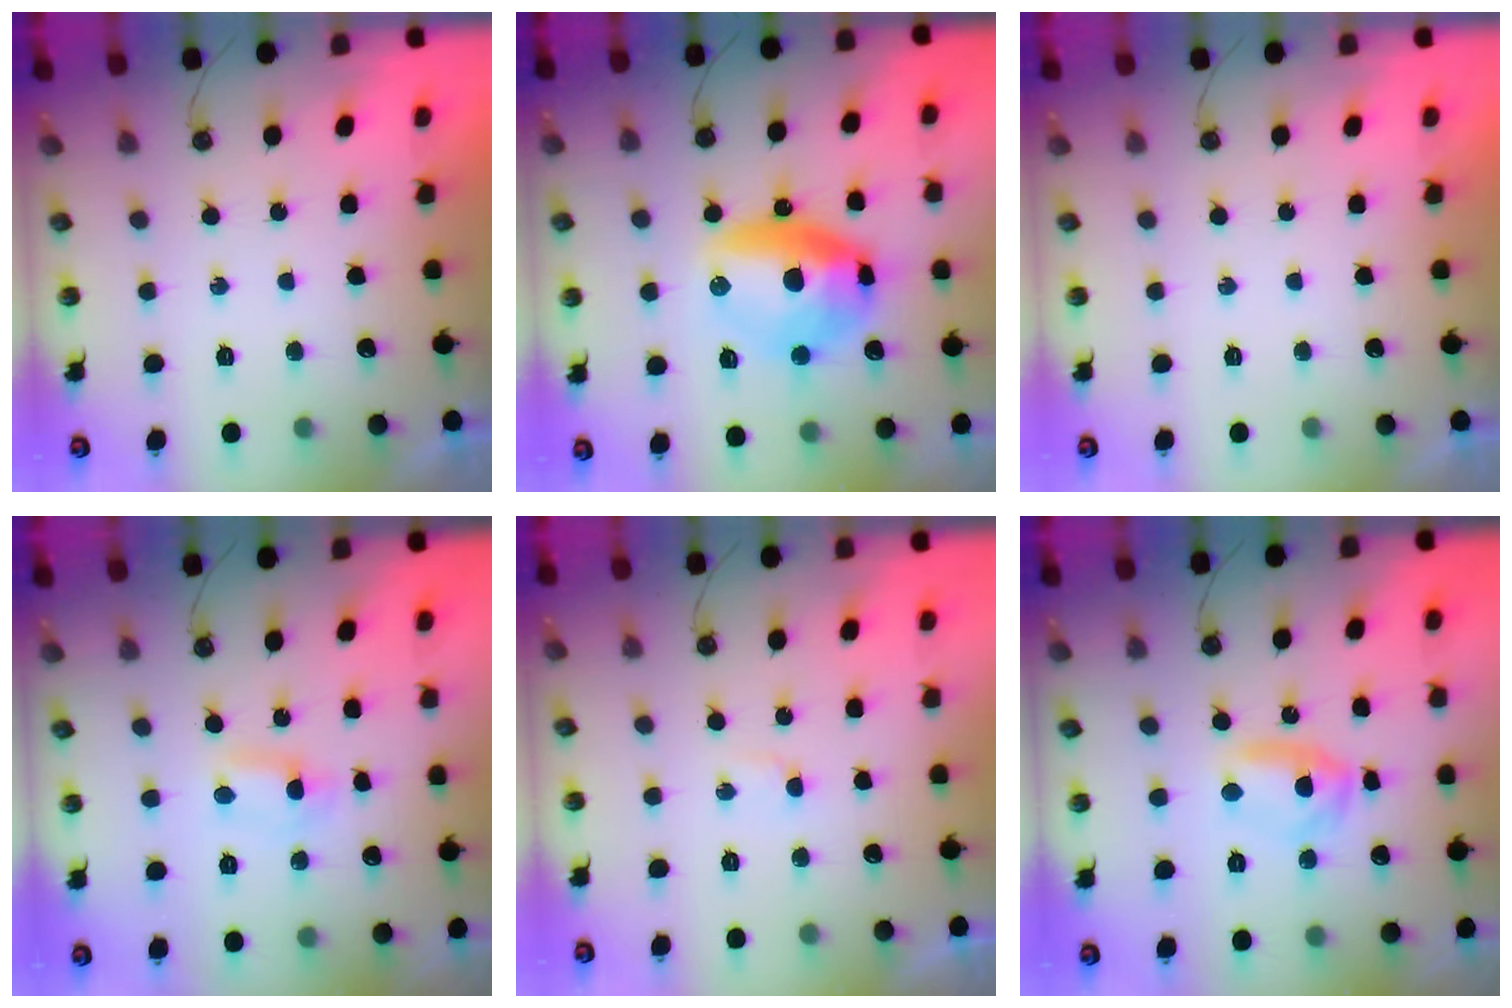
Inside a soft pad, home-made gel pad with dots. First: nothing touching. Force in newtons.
{"total": 16.8, "press": 16.3, "slide": 4.2}
{"total": 0.0}
{"total": 1.6, "press": 1.1, "slide": 1.1}
{"total": 1.8, "press": 1.4, "slide": 1.1}
{"total": 12.7, "press": 7.1, "slide": 10.6}